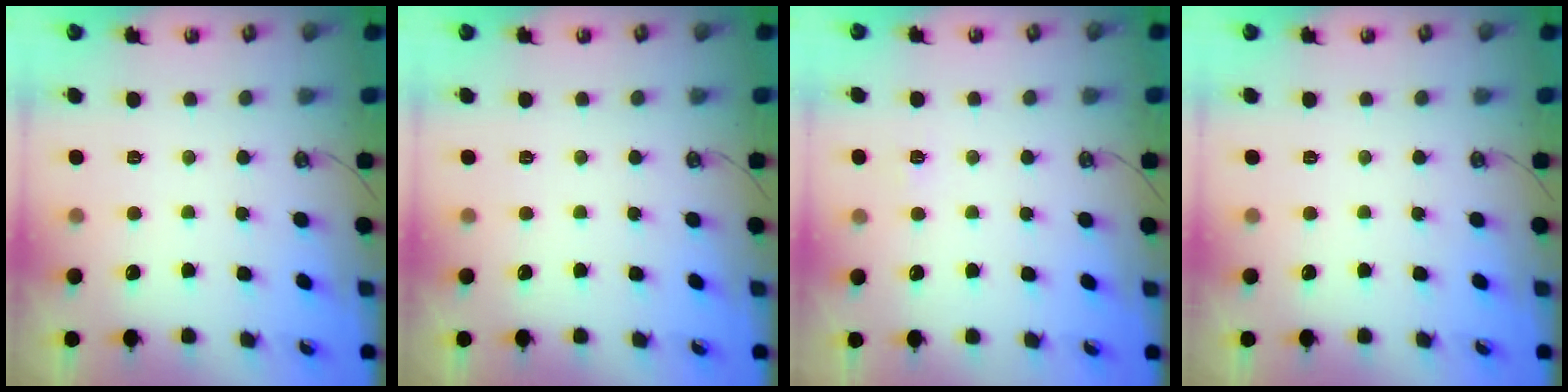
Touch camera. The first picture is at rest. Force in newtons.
{"total": 0.0}
{"total": 4.0, "press": 4.0, "slide": 0.4}
{"total": 0.0}